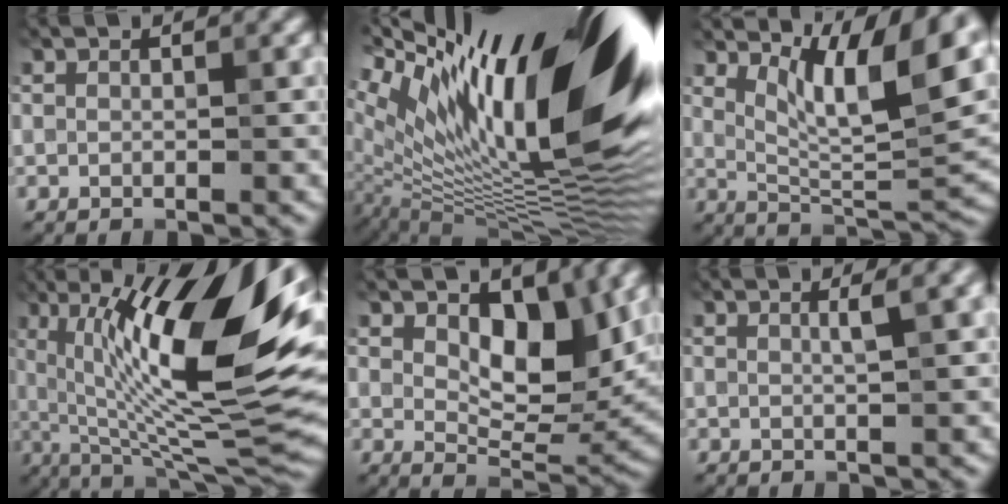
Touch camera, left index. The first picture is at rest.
{"total": 20.2, "force": [7.0, 7.0, 17.6], "torque": [-0.269, 0.031, 0.121]}
{"total": 9.5, "force": [4.4, 2.6, 8.0], "torque": [-0.131, -0.007, 0.081]}
{"total": 16.2, "force": [4.0, 4.1, 15.2], "torque": [-0.236, 0.003, 0.064]}
{"total": 7.0, "force": [2.4, 3.6, 5.5], "torque": [-0.084, -0.013, 0.043]}
{"total": 1.8, "force": [0.6, 0.1, 1.7], "torque": [-0.025, 0.010, 0.007]}